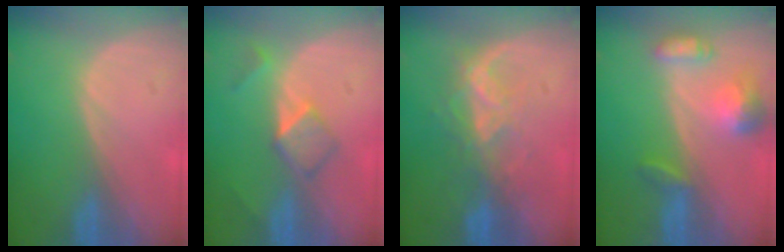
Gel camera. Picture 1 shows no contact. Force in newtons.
{"total": 5.2, "press": 4.4, "slide": 2.7}
{"total": 6.8, "press": 6.2, "slide": 2.8}
{"total": 6.9, "press": 6.4, "slide": 2.6}